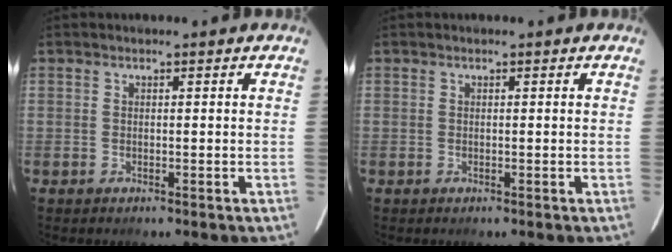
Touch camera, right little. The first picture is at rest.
{"total": 0.0}